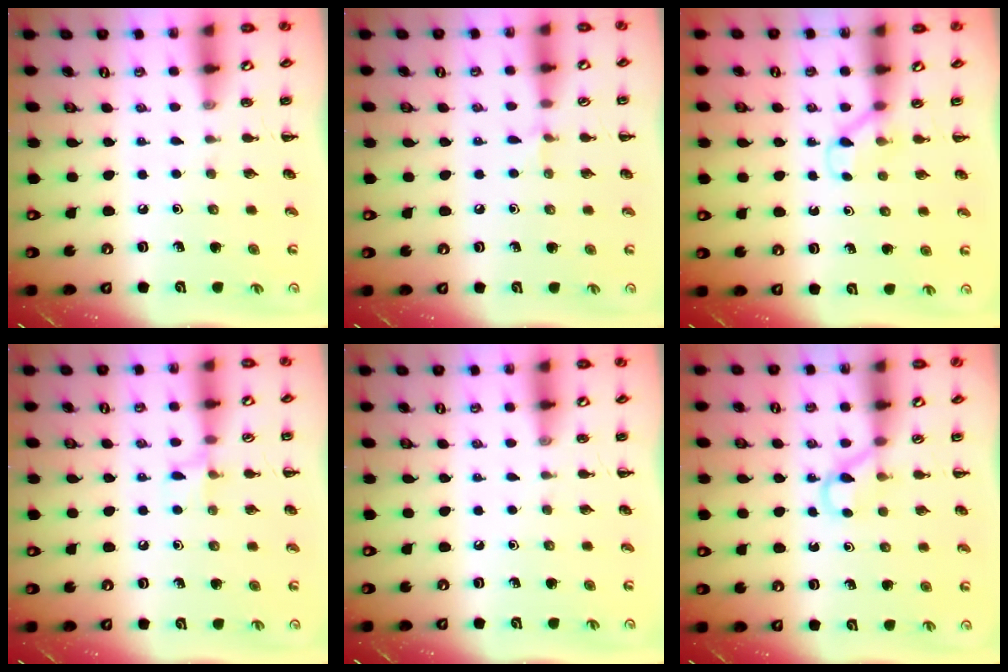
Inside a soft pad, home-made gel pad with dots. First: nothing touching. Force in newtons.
{"total": 4.6, "press": 4.4, "slide": 1.6}
{"total": 3.3, "press": 3.1, "slide": 1.1}
{"total": 5.7, "press": 5.4, "slide": 1.8}
{"total": 0.0}
{"total": 3.0, "press": 2.8, "slide": 1.1}